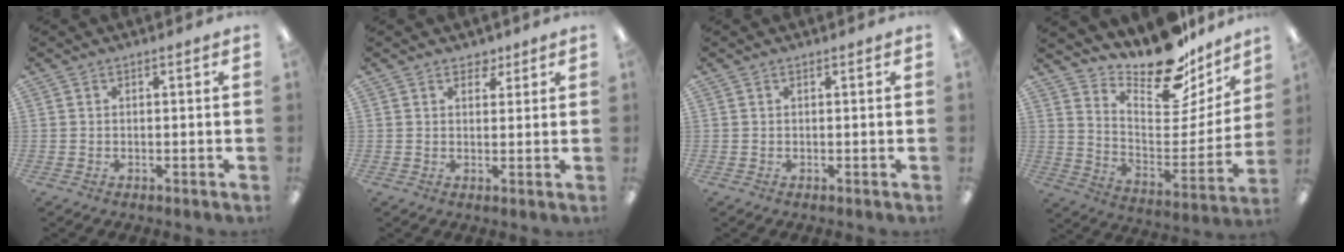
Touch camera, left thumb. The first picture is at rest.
{"total": 2.9, "force": [2.2, 1.7, 0.9], "torque": [0.003, -0.008, 0.035]}
{"total": 0.0}
{"total": 18.6, "force": [16.8, 5.3, 6.0], "torque": [-0.090, -0.148, 0.286]}